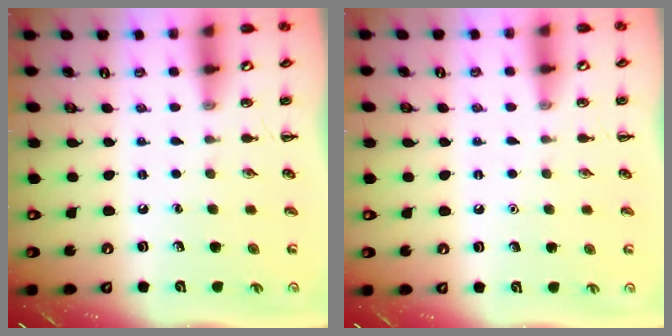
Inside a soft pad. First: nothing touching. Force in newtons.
{"total": 1.6, "press": 1.6, "slide": 0.1}